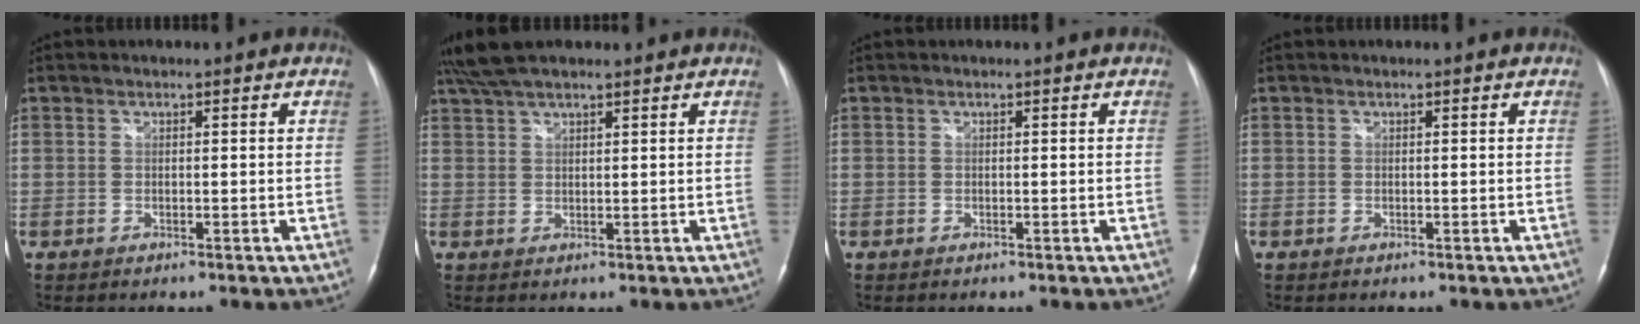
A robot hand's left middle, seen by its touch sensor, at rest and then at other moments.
{"total": 6.7, "force": [5.5, 1.6, 3.4], "torque": [-0.067, 0.034, 0.104]}
{"total": 0.0}
{"total": 0.0}